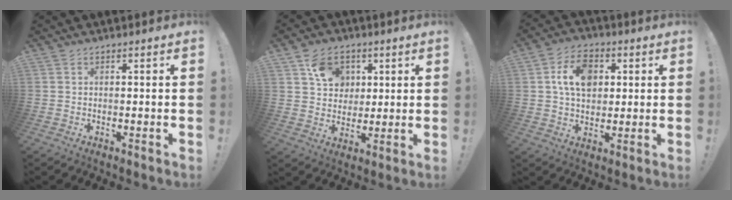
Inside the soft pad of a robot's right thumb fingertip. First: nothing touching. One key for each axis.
{"total": 10.6, "fx": 4.4, "fy": 8.7, "fz": 4.1, "tx": -0.052, "ty": -0.015, "tz": 0.088}
{"total": 11.5, "fx": 2.8, "fy": 8.1, "fz": 7.7, "tx": -0.117, "ty": 0.010, "tz": 0.052}